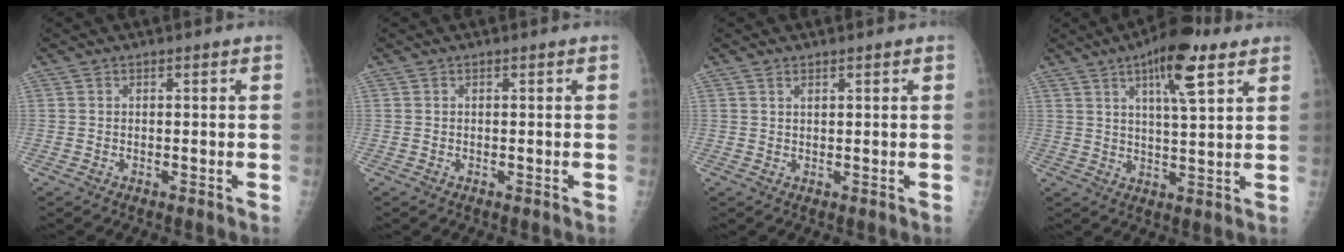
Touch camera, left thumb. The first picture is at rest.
{"total": 0.0}
{"total": 0.8, "force": [0.6, 0.1, 0.4], "torque": [-0.007, -0.003, 0.012]}
{"total": 11.1, "force": [6.0, 2.9, 8.9], "torque": [-0.132, -0.022, 0.091]}